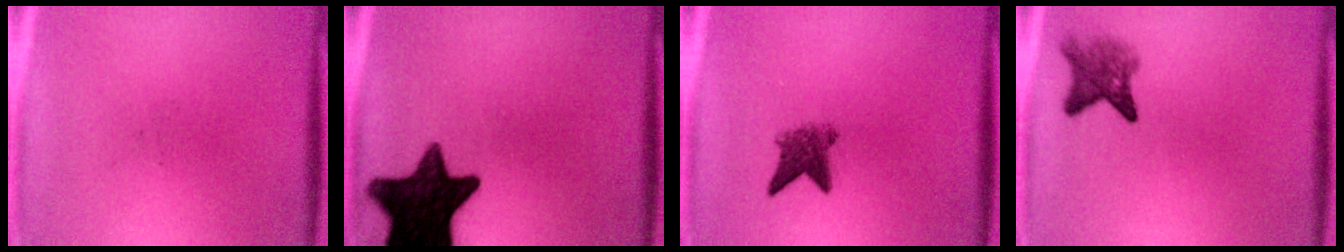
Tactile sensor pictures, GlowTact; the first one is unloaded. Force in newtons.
{"total": 16.3}
{"total": 4.0}
{"total": 3.9}